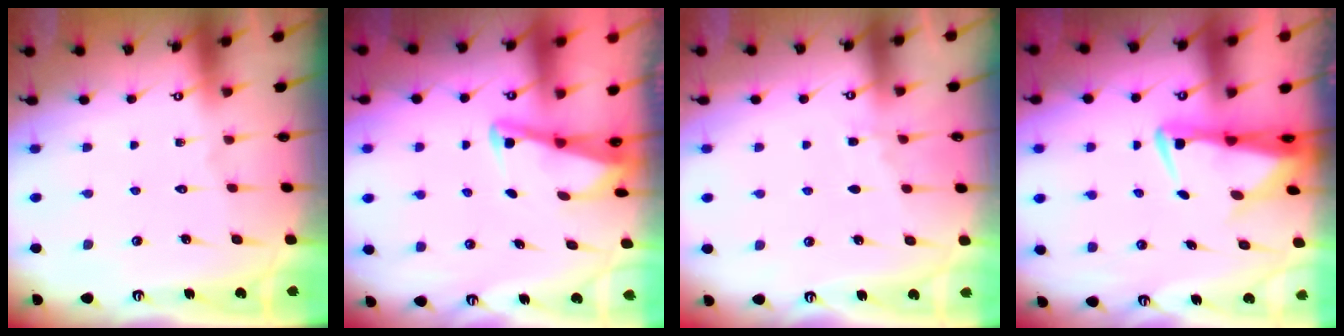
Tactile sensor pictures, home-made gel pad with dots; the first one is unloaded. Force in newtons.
{"total": 3.0, "press": 3.0, "slide": 0.3}
{"total": 4.4, "press": 4.4, "slide": 0.6}
{"total": 3.9, "press": 3.9, "slide": 0.7}